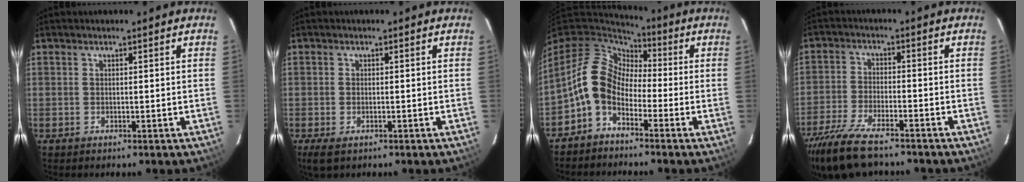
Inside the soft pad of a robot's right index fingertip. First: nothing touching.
{"total": 3.1, "force": [-1.8, 1.5, 2.0], "torque": [-0.045, -0.011, -0.033]}
{"total": 10.0, "force": [-3.2, 7.3, 6.0], "torque": [-0.122, 0.019, -0.080]}
{"total": 13.7, "force": [-11.0, 3.8, 7.2], "torque": [-0.170, -0.033, -0.206]}